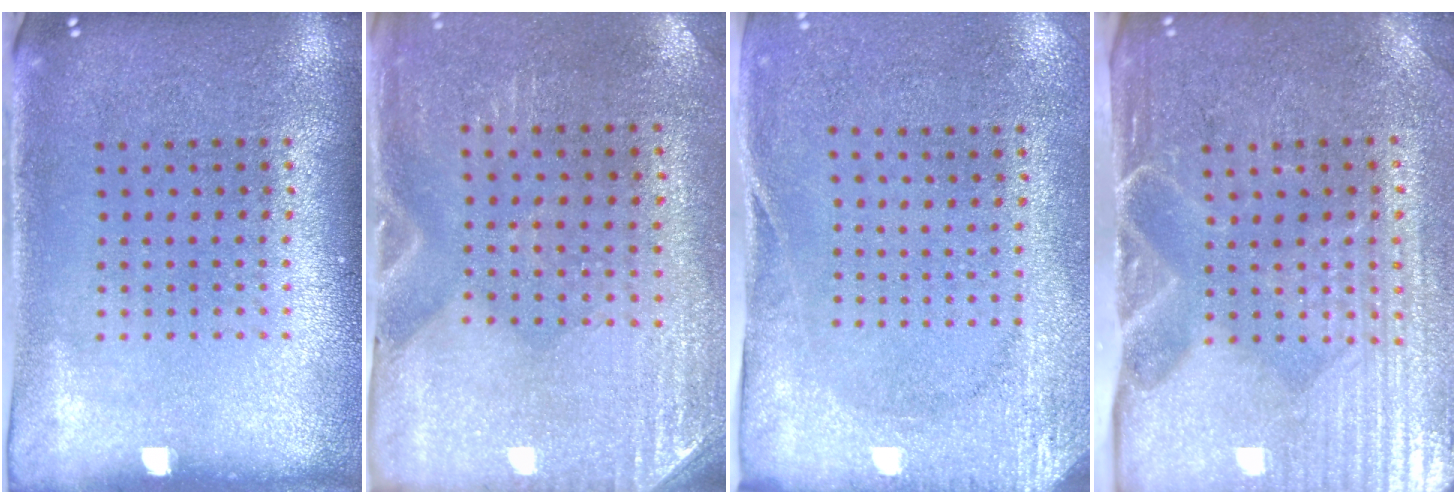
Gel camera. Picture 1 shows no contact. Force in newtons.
{"total": 3.0, "press": 2.6, "slide": 1.4}
{"total": 2.7, "press": 2.1, "slide": 1.7}
{"total": 4.7, "press": 4.1, "slide": 2.3}